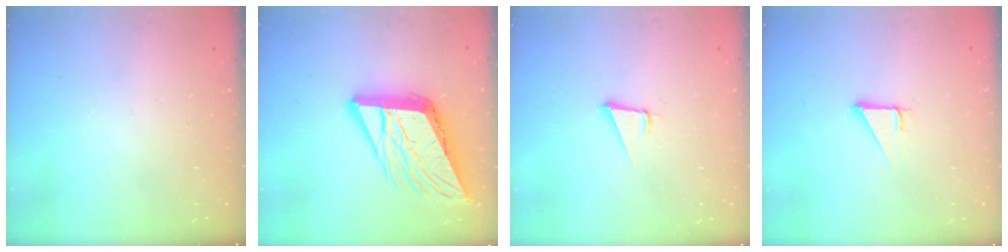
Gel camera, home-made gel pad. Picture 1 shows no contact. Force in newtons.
{"total": 16.4, "press": 16.2, "slide": 2.8}
{"total": 3.6, "press": 2.8, "slide": 2.3}
{"total": 3.0, "press": 3.0, "slide": 0.1}